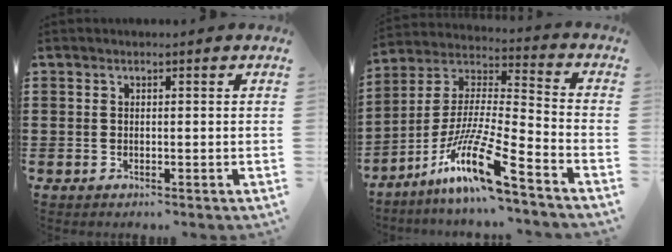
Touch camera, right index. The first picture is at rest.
{"total": 14.9, "force": [-10.1, 1.3, 10.8], "torque": [-0.214, 0.007, -0.192]}